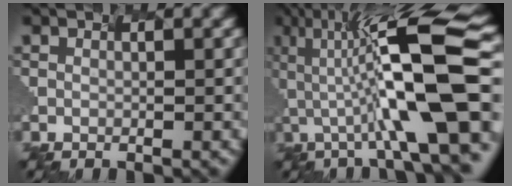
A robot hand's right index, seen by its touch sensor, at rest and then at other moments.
{"total": 12.4, "force": [-0.9, 2.5, 12.1], "torque": [-0.232, 0.025, 0.011]}